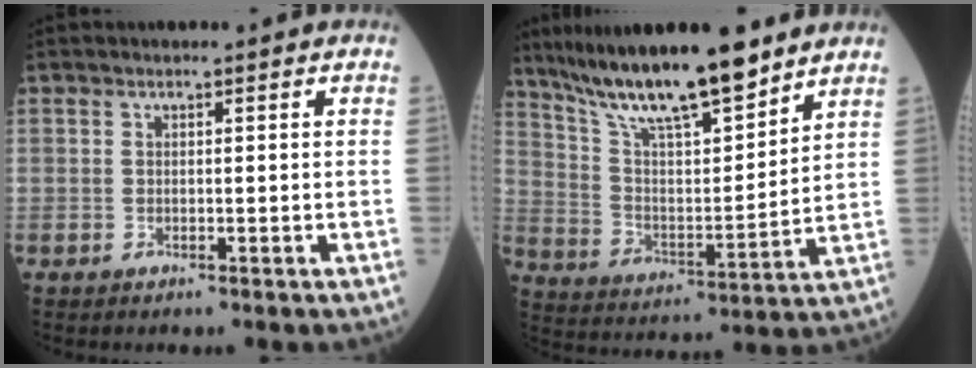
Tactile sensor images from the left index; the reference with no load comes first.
{"total": 16.9, "force": [13.6, 2.4, 9.7], "torque": [-0.172, -0.004, 0.246]}